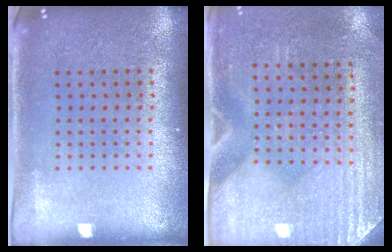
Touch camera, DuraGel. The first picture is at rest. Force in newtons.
{"total": 3.0, "press": 2.6, "slide": 1.5}